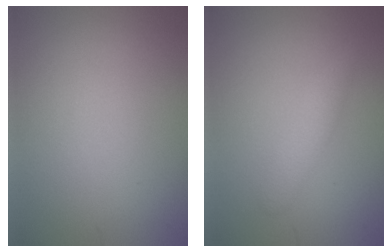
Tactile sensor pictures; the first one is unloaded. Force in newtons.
{"total": 1.7, "press": 1.7, "slide": 0.1}